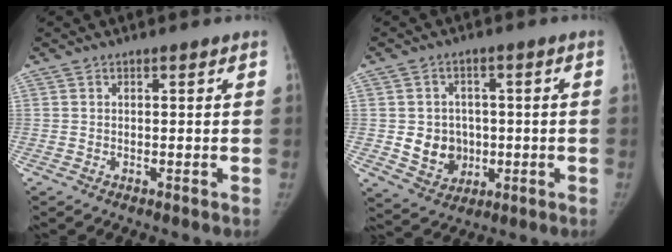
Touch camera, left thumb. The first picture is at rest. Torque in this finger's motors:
{"motor_torque": [-0.70, 0.65, 0.42, -0.55, 0.16]}